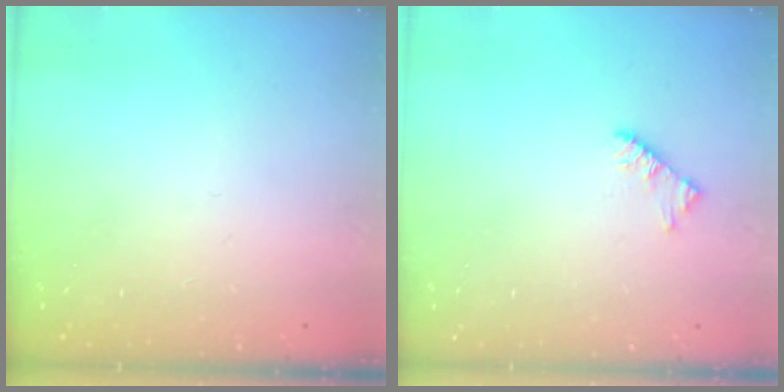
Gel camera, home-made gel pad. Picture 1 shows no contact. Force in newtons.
{"total": 3.3, "press": 3.2, "slide": 0.6}